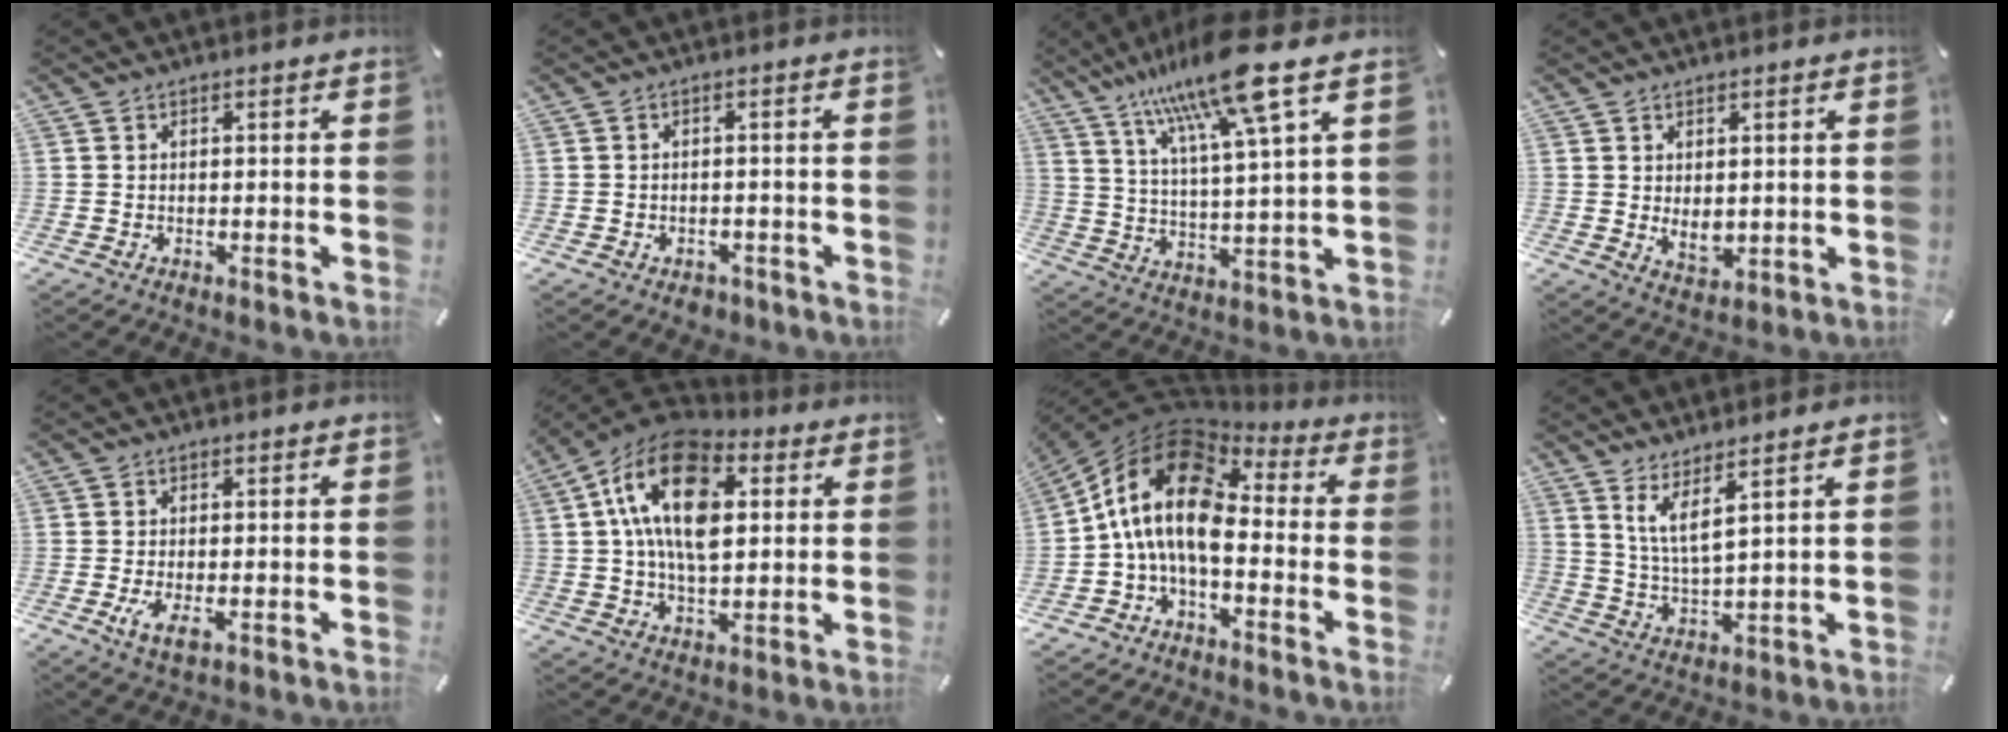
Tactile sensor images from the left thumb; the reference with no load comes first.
{"total": 2.3, "force": [-1.4, 1.6, 1.0], "torque": [-0.017, 0.007, -0.027]}
{"total": 16.5, "force": [11.9, 1.8, 11.2], "torque": [-0.222, -0.057, 0.192]}
{"total": 4.5, "force": [0.6, 3.1, 3.3], "torque": [-0.061, -0.008, 0.008]}
{"total": 4.1, "force": [-1.0, 1.6, 3.6], "torque": [-0.073, -0.011, -0.020]}
{"total": 18.6, "force": [5.0, 11.3, 13.9], "torque": [-0.283, -0.004, 0.082]}
{"total": 15.7, "force": [-1.2, 9.1, 12.8], "torque": [-0.273, 0.011, -0.026]}
{"total": 6.8, "force": [4.8, 1.1, 4.8], "torque": [-0.110, -0.016, 0.086]}